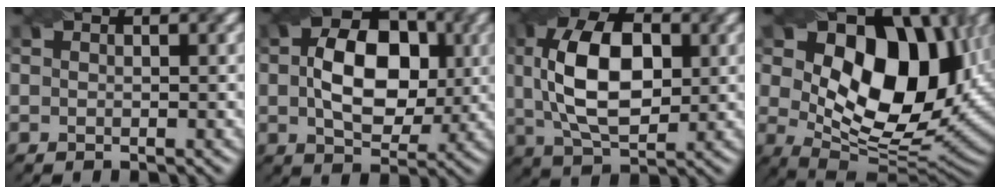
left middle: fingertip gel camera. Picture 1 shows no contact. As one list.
[{"total": 7.5, "force": [-0.4, 4.9, 5.6], "torque": [-0.107, 0.019, 0.002]}, {"total": 8.9, "force": [0.1, 5.0, 7.3], "torque": [-0.163, 0.022, 0.012]}, {"total": 12.6, "force": [3.1, 7.7, 9.5], "torque": [-0.143, 0.010, 0.067]}]